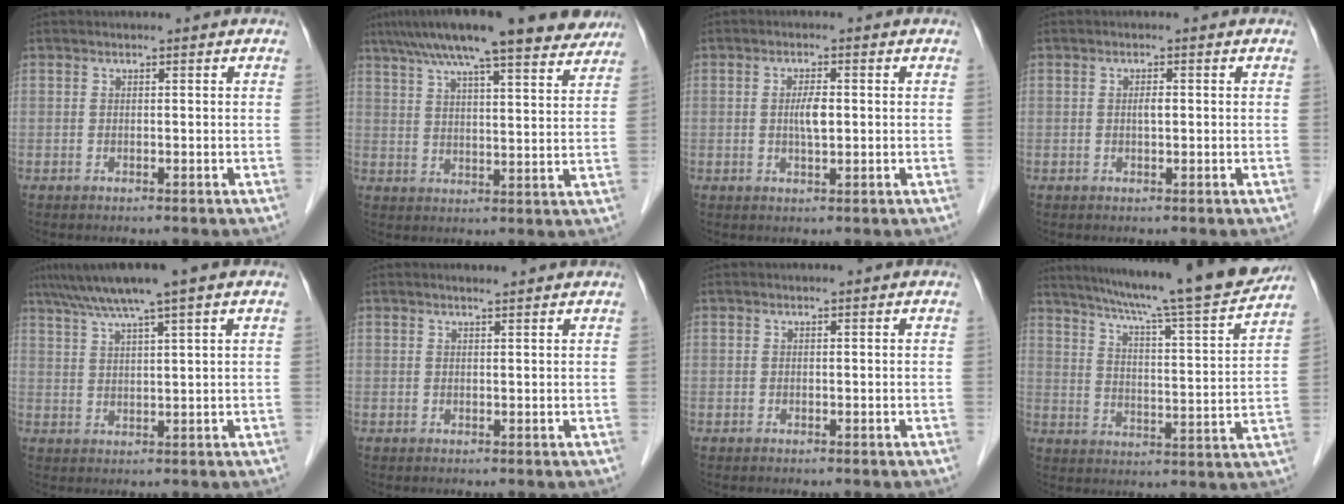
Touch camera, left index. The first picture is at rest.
{"total": 20.3, "force": [16.3, 3.0, 11.7], "torque": [-0.191, 0.038, 0.221]}
{"total": 3.0, "force": [0.1, 0.7, 2.9], "torque": [-0.055, 0.001, 0.003]}
{"total": 1.3, "force": [0.0, 0.4, 1.3], "torque": [-0.023, 0.002, 0.000]}
{"total": 8.3, "force": [5.8, -0.7, 5.9], "torque": [-0.100, 0.031, 0.098]}
{"total": 2.4, "force": [2.2, 0.1, 0.9], "torque": [-0.014, 0.014, 0.029]}
{"total": 0.0}
{"total": 21.6, "force": [18.8, -0.1, 10.8], "torque": [-0.170, -0.025, 0.261]}